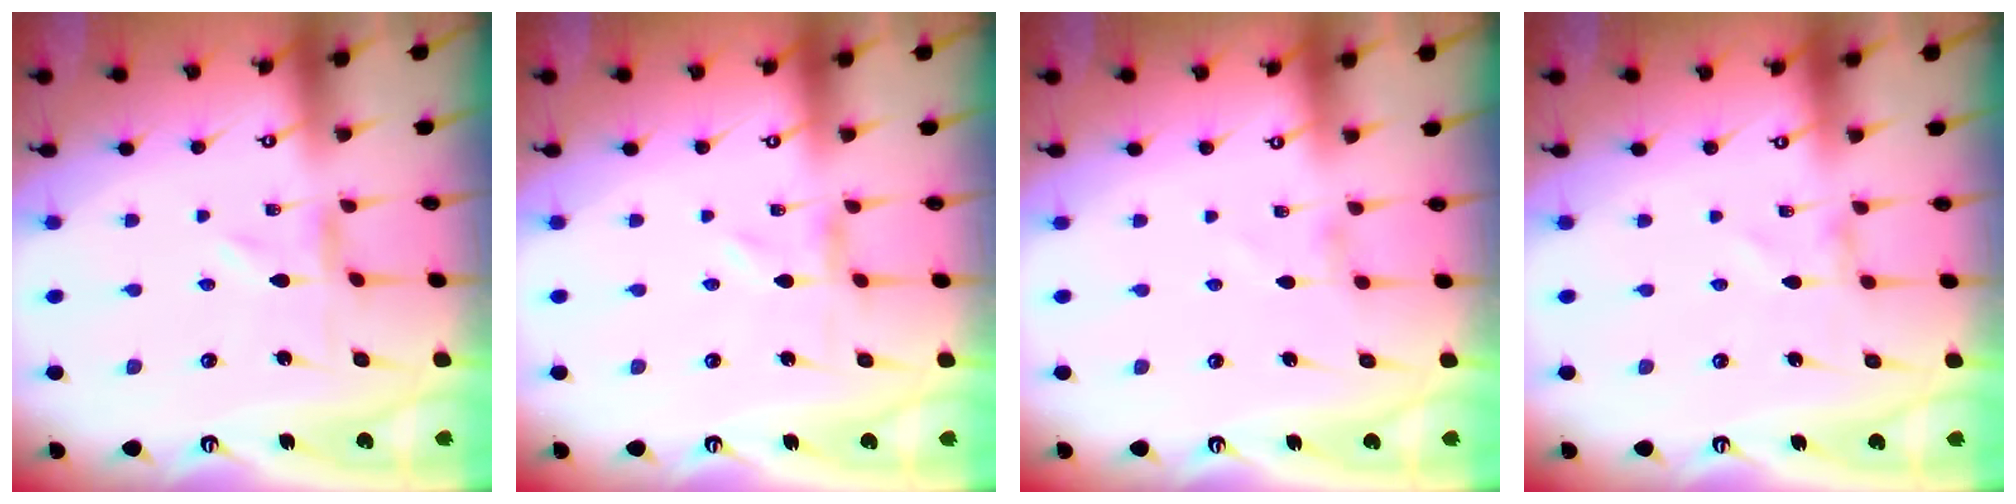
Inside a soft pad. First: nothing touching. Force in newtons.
{"total": 0.0}
{"total": 0.0}
{"total": 0.8, "press": 0.8, "slide": 0.1}